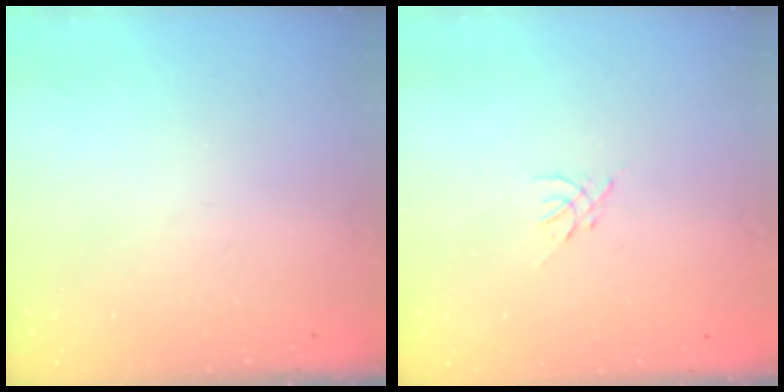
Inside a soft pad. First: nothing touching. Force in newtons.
{"total": 0.0}